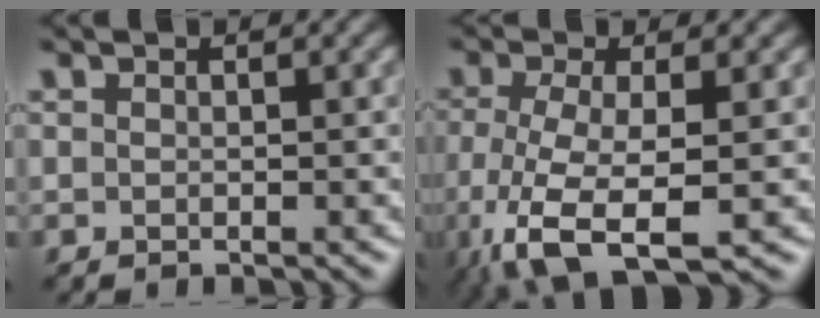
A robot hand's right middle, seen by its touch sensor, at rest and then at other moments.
{"total": 7.8, "force": [-3.1, 2.8, 6.6], "torque": [-0.149, -0.019, -0.056]}